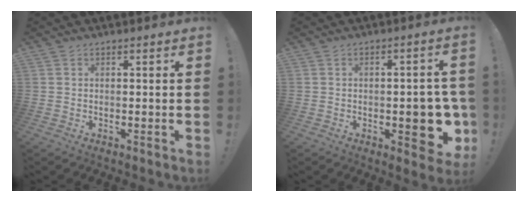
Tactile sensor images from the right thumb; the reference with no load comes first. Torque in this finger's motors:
{"motor_torque": [1.76, 1.99, 1.67, -0.86, 0.07]}